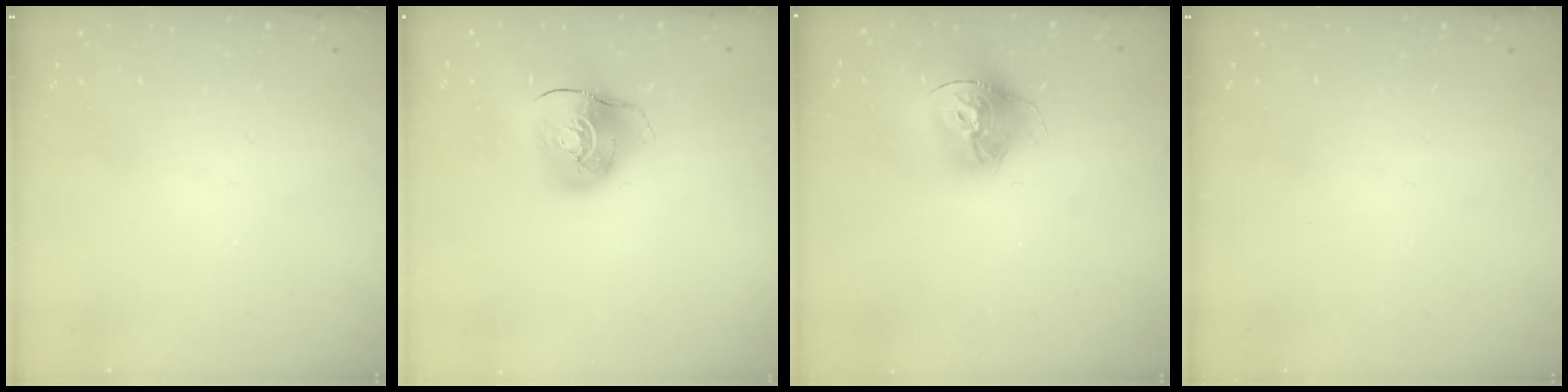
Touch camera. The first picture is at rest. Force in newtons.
{"total": 9.1, "press": 9.0, "slide": 1.2}
{"total": 15.9, "press": 15.9, "slide": 1.5}
{"total": 0.0}